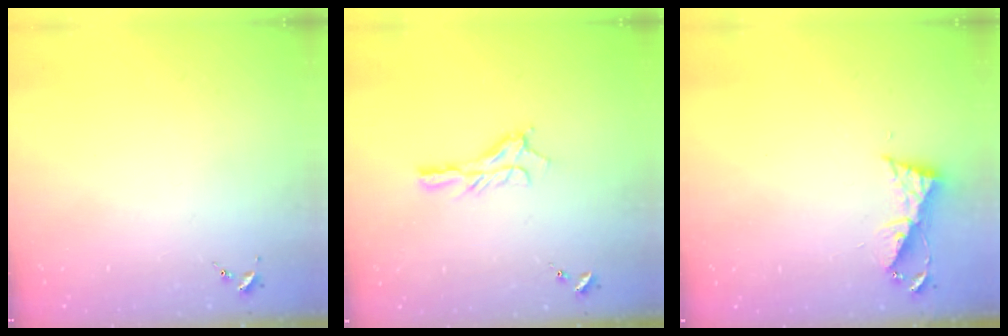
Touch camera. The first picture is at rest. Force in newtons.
{"total": 9.5, "press": 9.5, "slide": 0.4}
{"total": 6.4, "press": 6.4, "slide": 0.6}